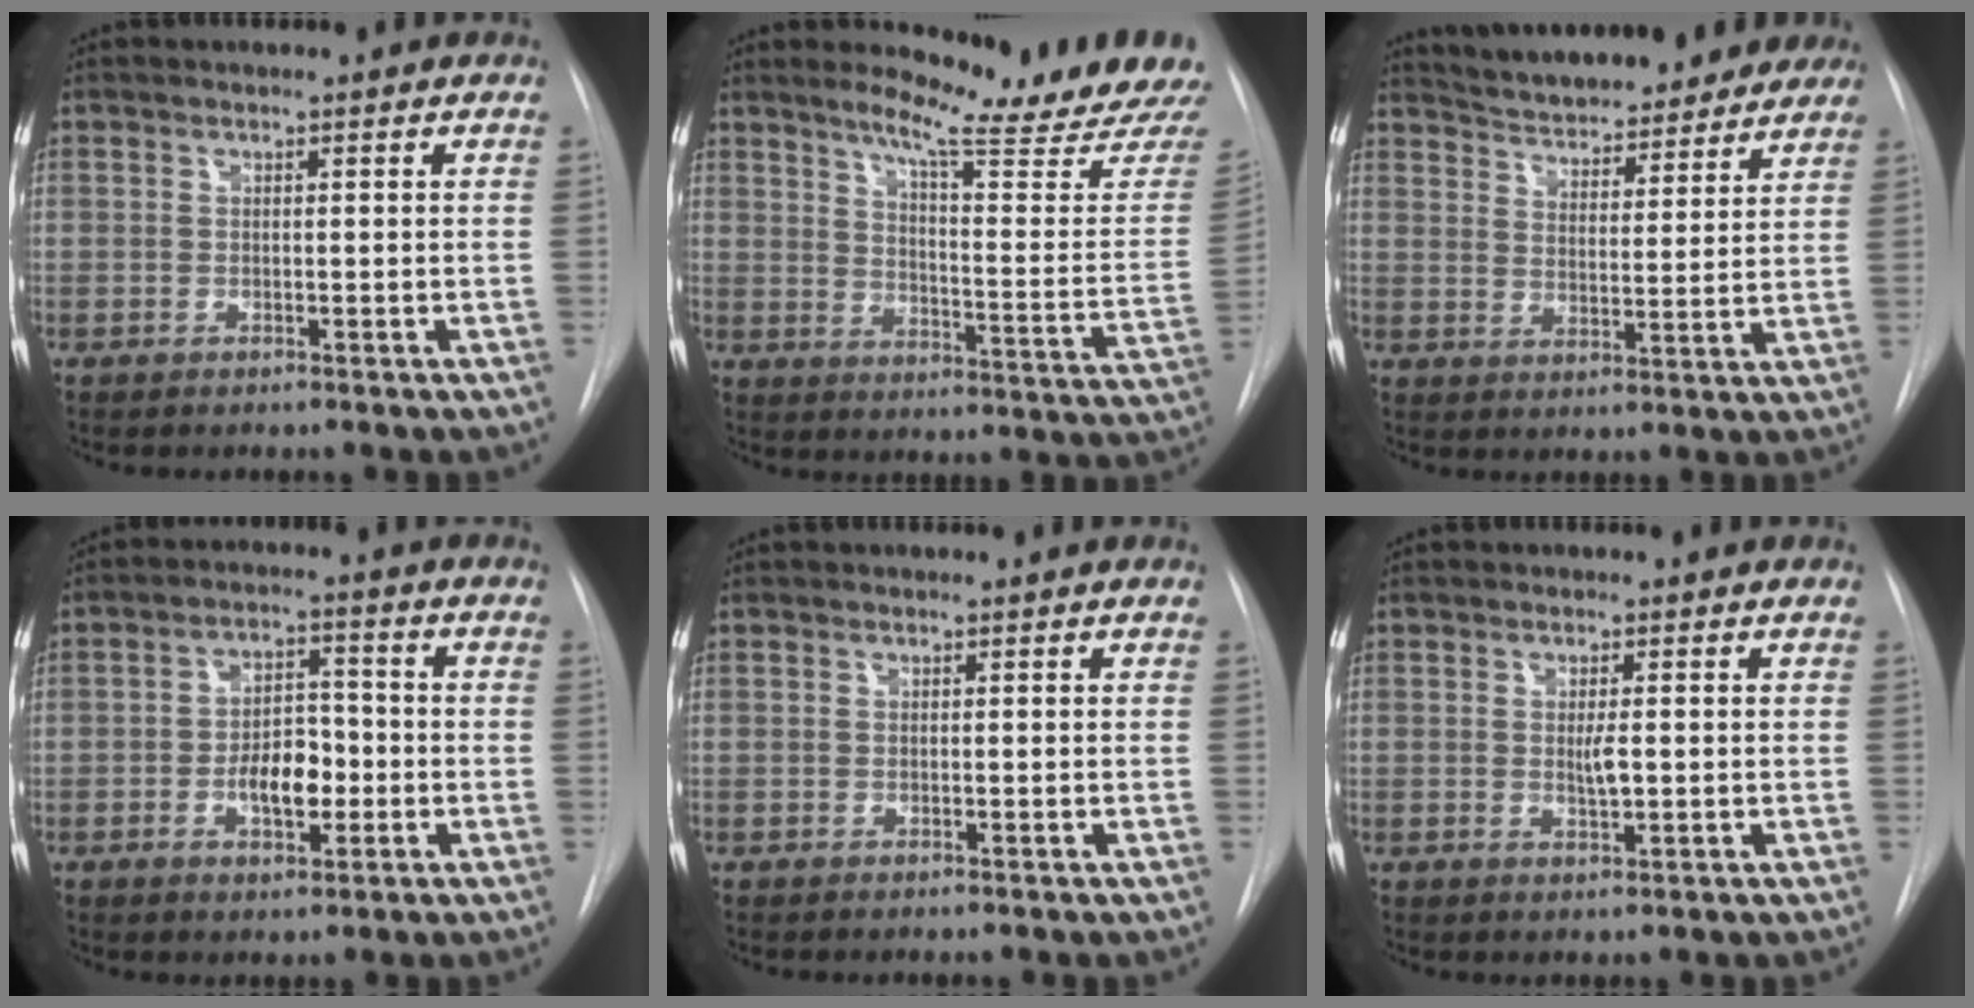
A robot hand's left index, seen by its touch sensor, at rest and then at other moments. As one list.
[{"total": 17.4, "force": [15.8, -1.6, 7.0], "torque": [-0.104, -0.105, 0.201]}, {"total": 20.3, "force": [18.4, 5.6, 6.5], "torque": [-0.099, 0.008, 0.244]}, {"total": 6.6, "force": [-1.8, 3.3, 5.4], "torque": [-0.092, 0.012, -0.026]}, {"total": 0.0}, {"total": 2.2, "force": [0.1, 0.5, 2.1], "torque": [-0.038, -0.003, 0.003]}]